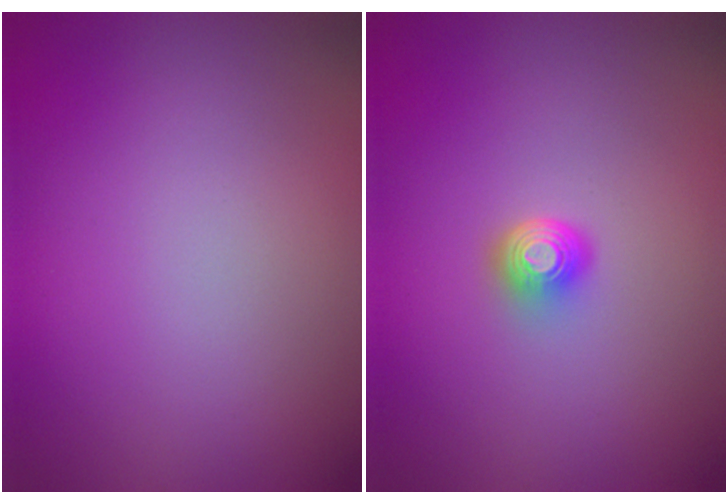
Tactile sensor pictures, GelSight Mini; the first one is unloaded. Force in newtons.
{"total": 2.0, "press": 1.3, "slide": 1.5}